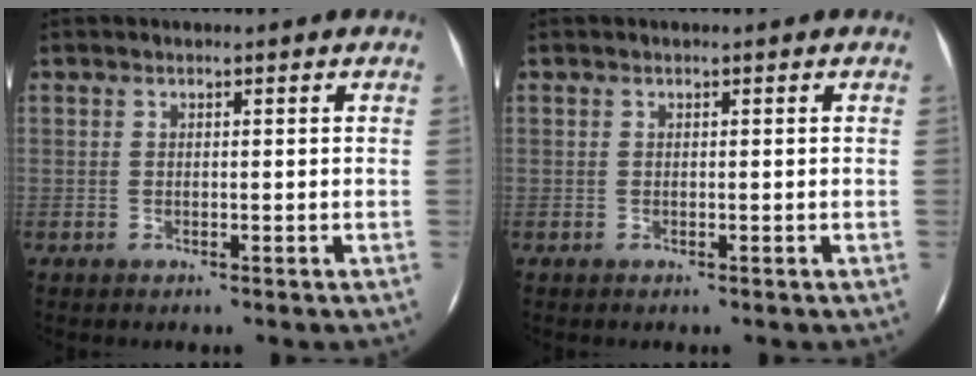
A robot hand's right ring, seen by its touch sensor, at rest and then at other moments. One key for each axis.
{"total": 0.0}